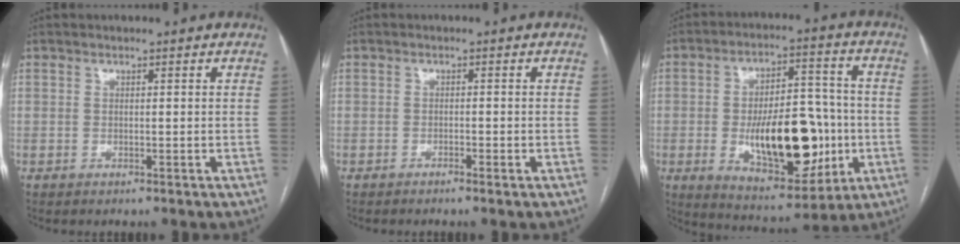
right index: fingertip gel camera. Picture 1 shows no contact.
{"total": 1.1, "force": [-0.8, -0.1, 0.8], "torque": [-0.015, 0.000, -0.013]}
{"total": 18.7, "force": [-3.4, 7.8, 16.6], "torque": [-0.260, 0.009, -0.040]}